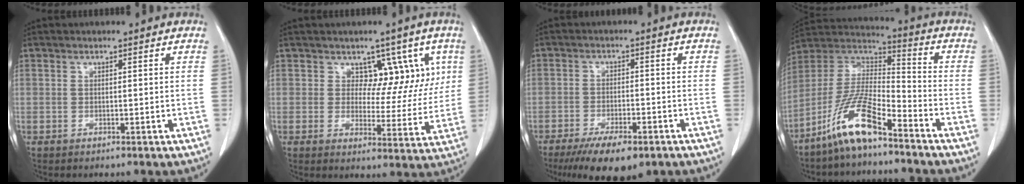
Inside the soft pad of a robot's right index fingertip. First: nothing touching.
{"total": 7.3, "force": [3.8, 5.2, 3.6], "torque": [-0.011, 0.007, 0.050]}
{"total": 9.6, "force": [-6.6, 3.1, 6.3], "torque": [-0.098, -0.013, -0.103]}
{"total": 12.8, "force": [-8.6, 2.1, 9.2], "torque": [-0.195, 0.002, -0.167]}